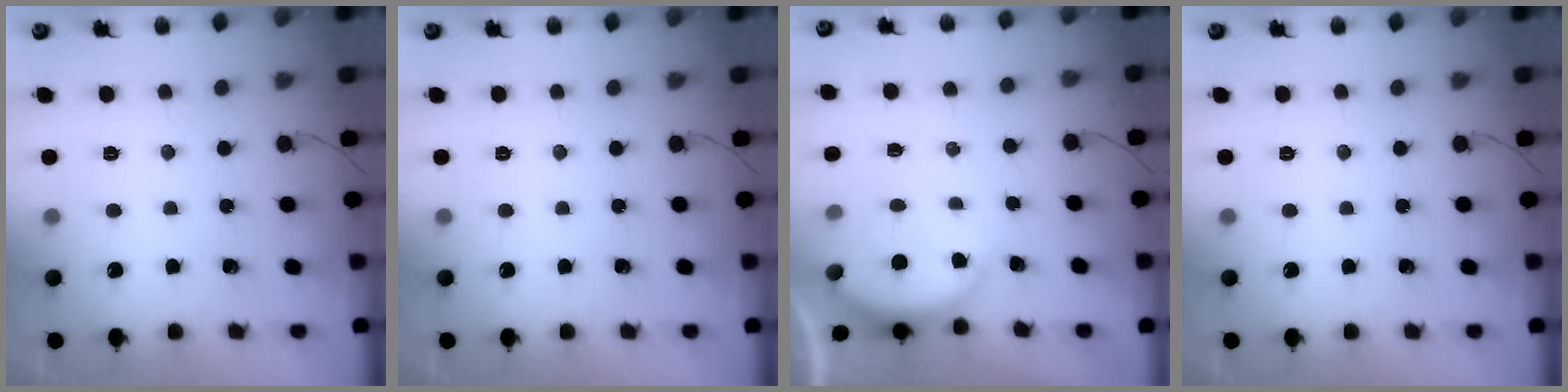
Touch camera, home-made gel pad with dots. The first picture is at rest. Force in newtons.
{"total": 0.0}
{"total": 2.5, "press": 2.5, "slide": 0.5}
{"total": 0.0}